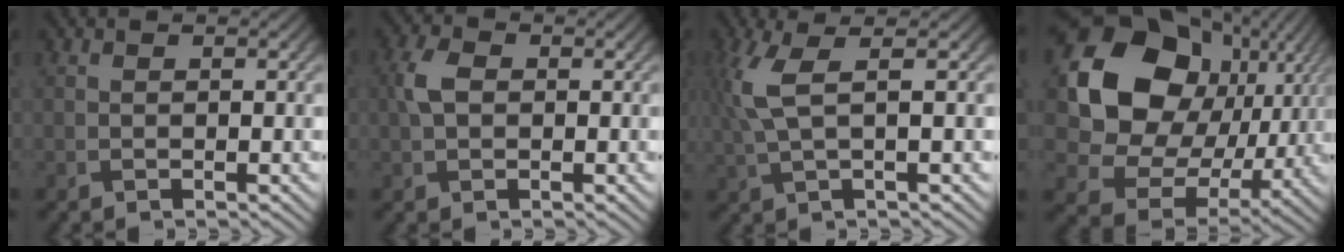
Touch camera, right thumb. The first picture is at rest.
{"total": 3.1, "force": [0.2, 2.1, 2.3], "torque": [-0.056, 0.006, 0.000]}
{"total": 5.4, "force": [1.5, 1.4, 5.1], "torque": [-0.121, 0.007, 0.028]}
{"total": 18.5, "force": [4.1, 15.0, 10.1], "torque": [-0.222, -0.010, 0.088]}